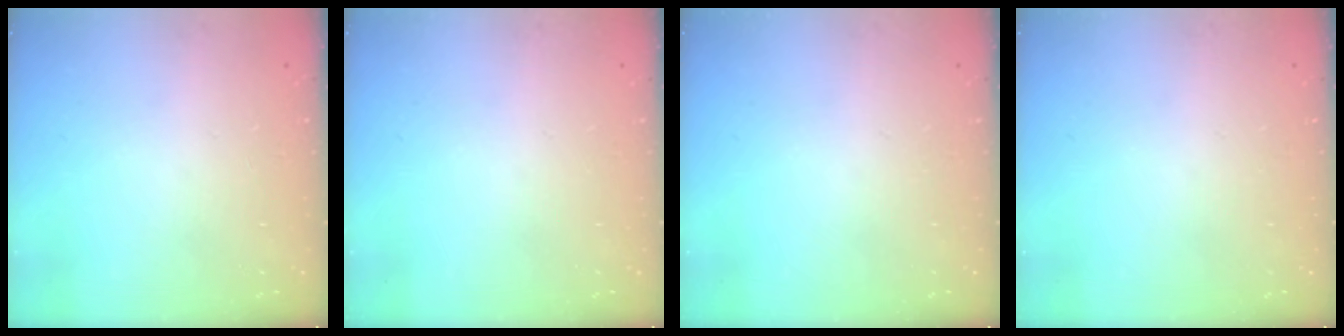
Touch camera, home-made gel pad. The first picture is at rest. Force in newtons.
{"total": 0.0}
{"total": 0.0}
{"total": 0.0}